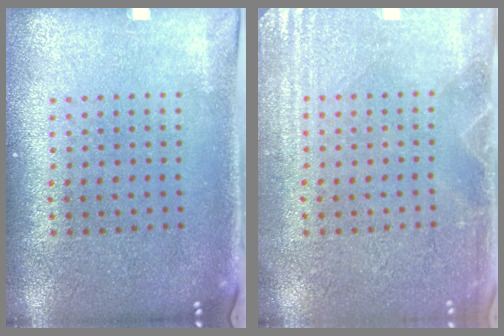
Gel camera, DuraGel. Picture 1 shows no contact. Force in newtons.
{"total": 3.2, "press": 3.1, "slide": 0.4}